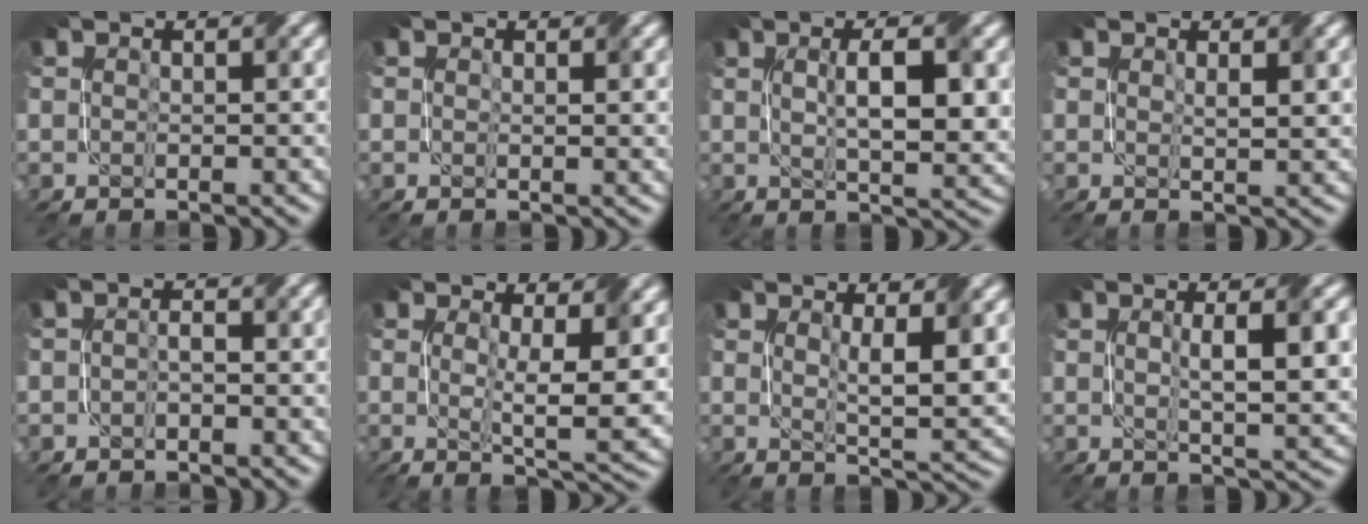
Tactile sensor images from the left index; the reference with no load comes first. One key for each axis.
{"total": 1.0, "fx": 0.3, "fy": 0.1, "fz": 0.9, "tx": -0.015, "ty": -0.001, "tz": 0.006}
{"total": 6.8, "fx": 1.1, "fy": 1.8, "fz": 6.5, "tx": -0.094, "ty": 0.004, "tz": 0.019}
{"total": 1.7, "fx": 0.7, "fy": 0.1, "fz": 1.5, "tx": -0.024, "ty": 0.000, "tz": 0.013}
{"total": 1.3, "fx": -0.6, "fy": 0.6, "fz": 1.0, "tx": -0.020, "ty": 0.002, "tz": -0.014}
{"total": 6.4, "fx": 1.1, "fy": 1.5, "fz": 6.2, "tx": -0.097, "ty": -0.013, "tz": 0.020}
{"total": 5.5, "fx": 1.3, "fy": 1.1, "fz": 5.2, "tx": -0.086, "ty": -0.009, "tz": 0.026}
{"total": 6.3, "fx": 1.0, "fy": 1.5, "fz": 6.0, "tx": -0.085, "ty": 0.005, "tz": 0.018}